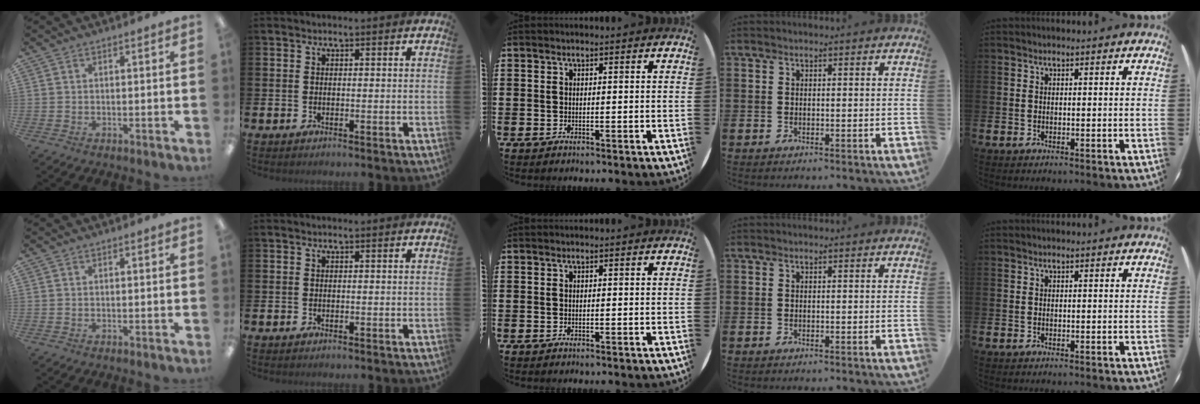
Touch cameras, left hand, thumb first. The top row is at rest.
{}